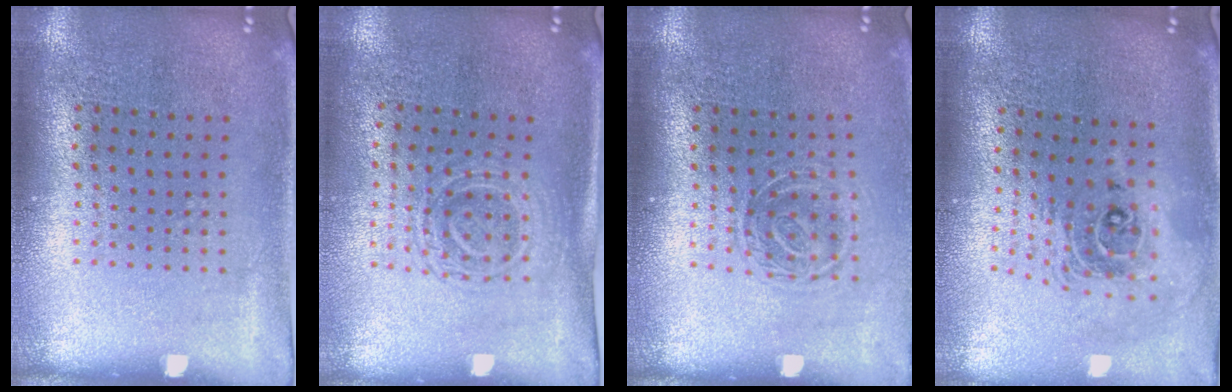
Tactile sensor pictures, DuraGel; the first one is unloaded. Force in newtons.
{"total": 1.6, "press": 1.4, "slide": 0.7}
{"total": 1.4, "press": 1.1, "slide": 0.9}
{"total": 2.1, "press": 1.6, "slide": 1.4}